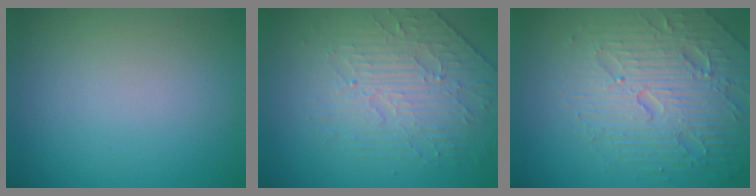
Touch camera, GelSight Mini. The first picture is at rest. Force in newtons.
{"total": 3.9, "press": 3.6, "slide": 1.6}
{"total": 5.6, "press": 5.4, "slide": 1.4}